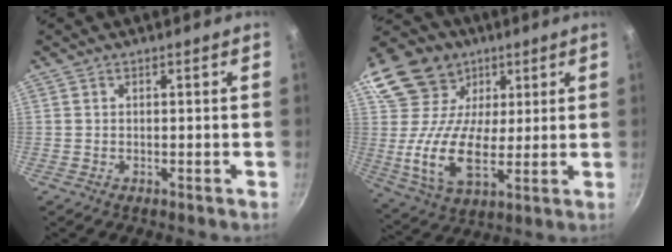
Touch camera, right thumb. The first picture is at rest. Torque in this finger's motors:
{"motor_torque": [0.25, 3.94, 1.70, 0.30, 0.22]}